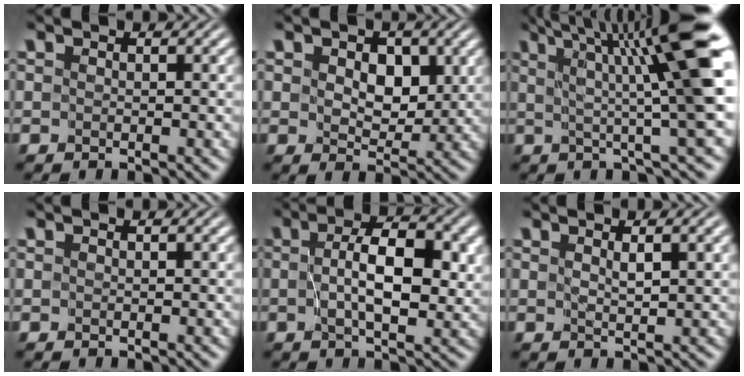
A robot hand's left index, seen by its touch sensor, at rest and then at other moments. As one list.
[{"total": 3.6, "force": [1.0, 2.4, 2.5], "torque": [-0.043, -0.005, 0.009]}, {"total": 10.8, "force": [3.2, 1.1, 10.3], "torque": [-0.121, 0.019, 0.043]}, {"total": 0.0}, {"total": 5.8, "force": [0.3, 2.2, 5.4], "torque": [-0.088, 0.002, 0.004]}, {"total": 1.6, "force": [0.9, 0.0, 1.4], "torque": [-0.020, -0.001, 0.018]}]